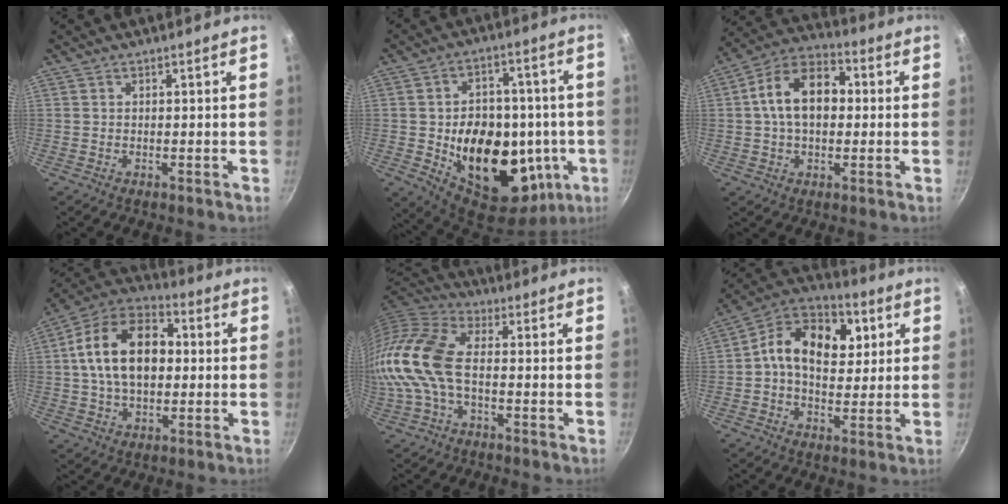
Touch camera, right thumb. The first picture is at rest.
{"total": 25.8, "force": [-3.8, 17.0, 19.0], "torque": [-0.250, 0.008, -0.038]}
{"total": 14.0, "force": [1.2, 9.3, 10.4], "torque": [-0.144, 0.031, 0.002]}
{"total": 18.4, "force": [1.7, 12.0, 13.9], "torque": [-0.207, 0.030, 0.014]}
{"total": 14.6, "force": [-1.4, 7.8, 12.2], "torque": [-0.251, 0.027, -0.047]}
{"total": 16.6, "force": [3.5, 11.4, 11.5], "torque": [-0.153, 0.010, 0.033]}